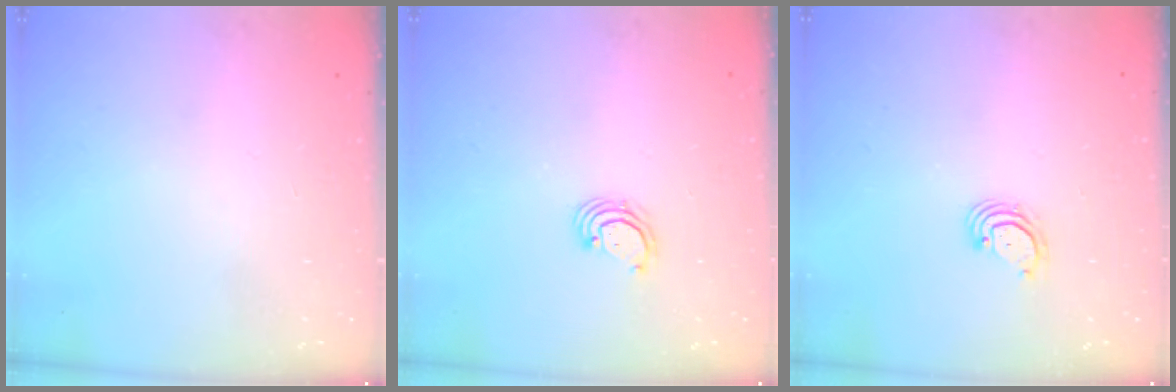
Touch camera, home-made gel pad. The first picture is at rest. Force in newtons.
{"total": 2.8, "press": 2.8, "slide": 0.3}
{"total": 3.0, "press": 3.0, "slide": 0.3}